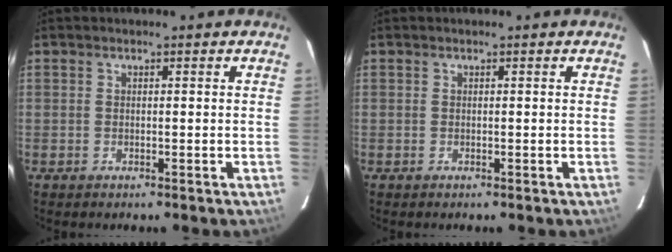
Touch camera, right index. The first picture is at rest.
{"total": 0.0}